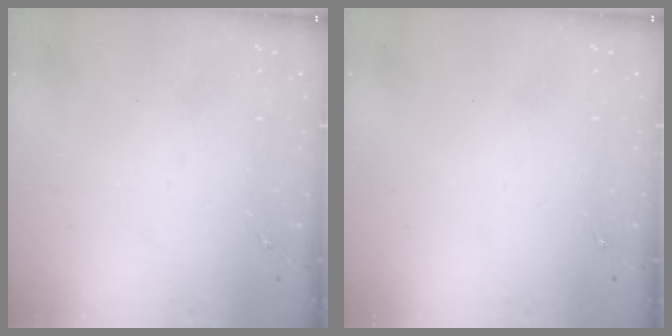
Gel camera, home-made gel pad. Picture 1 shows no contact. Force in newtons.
{"total": 0.0}